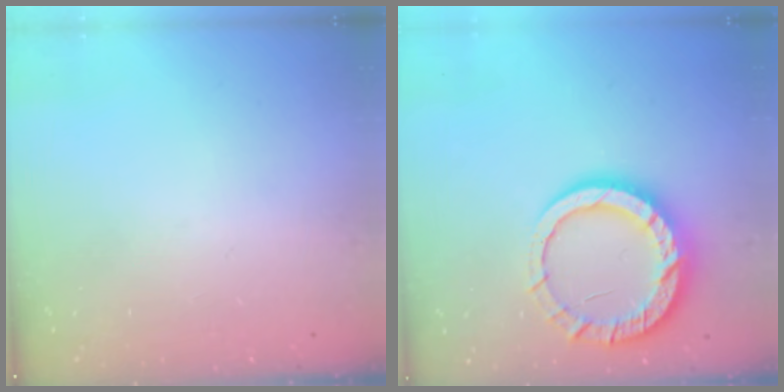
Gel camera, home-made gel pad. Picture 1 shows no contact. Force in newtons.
{"total": 14.8, "press": 14.7, "slide": 1.3}